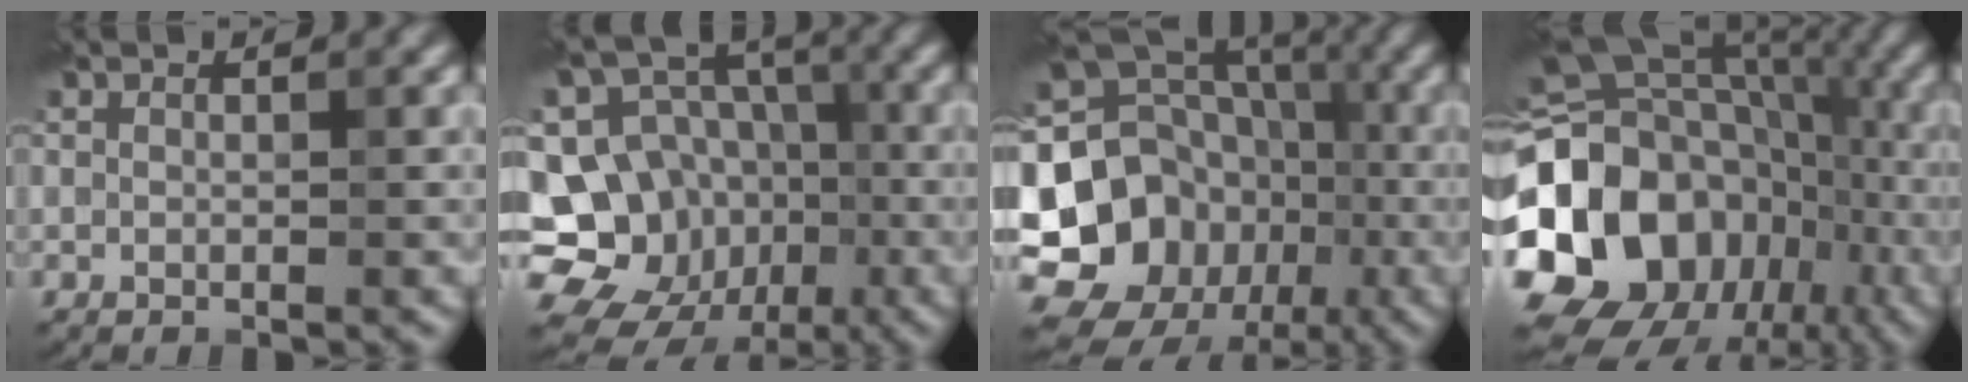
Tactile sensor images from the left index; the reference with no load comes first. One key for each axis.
{"total": 15.1, "fx": -4.0, "fy": 13.4, "fz": 5.7, "tx": -0.112, "ty": 0.008, "tz": -0.066}
{"total": 17.3, "fx": -4.8, "fy": 15.3, "fz": 6.6, "tx": -0.136, "ty": 0.005, "tz": -0.095}
{"total": 20.0, "fx": -5.1, "fy": 16.8, "fz": 9.6, "tx": -0.191, "ty": -0.004, "tz": -0.099}